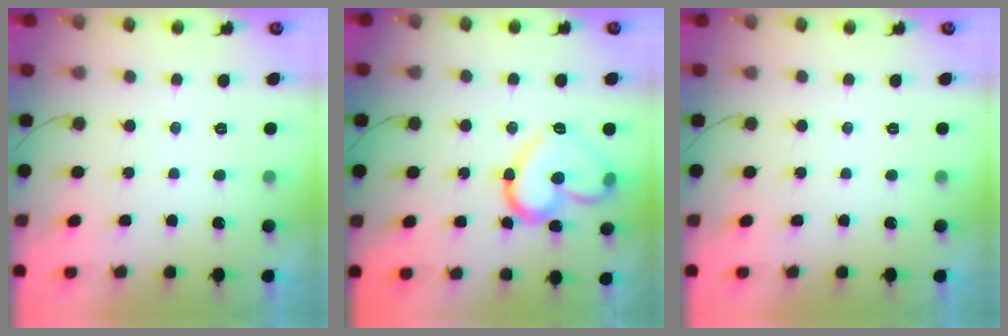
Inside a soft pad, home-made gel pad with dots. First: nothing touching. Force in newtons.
{"total": 16.5, "press": 16.5, "slide": 0.8}
{"total": 0.0}